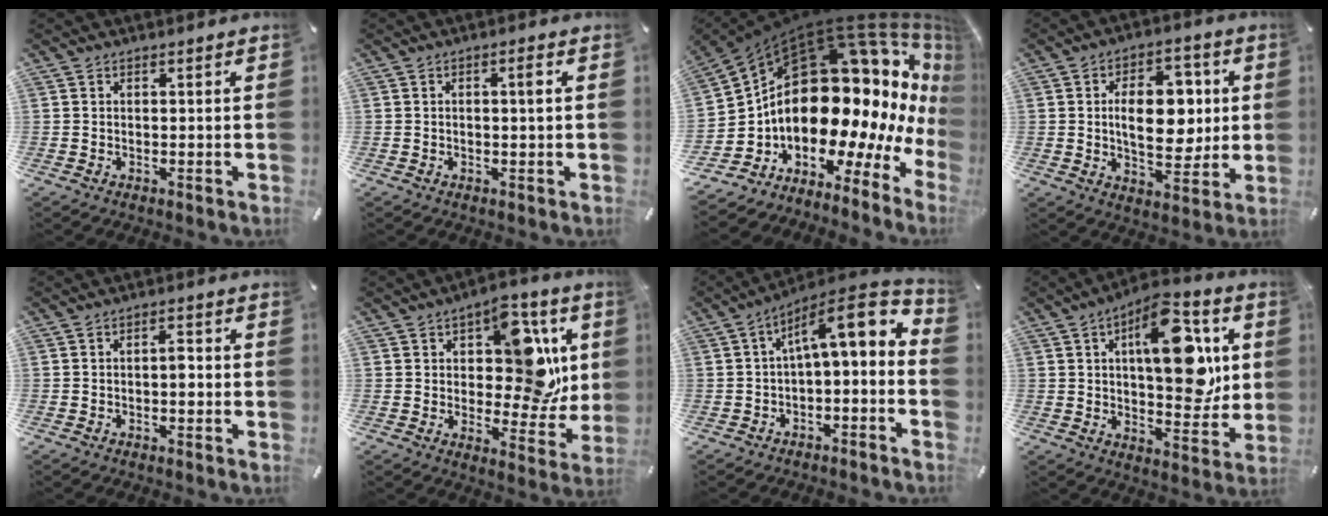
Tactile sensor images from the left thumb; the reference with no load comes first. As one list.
[{"total": 2.3, "force": [0.2, 0.3, 2.3], "torque": [-0.036, 0.000, -0.001]}, {"total": 23.5, "force": [6.2, 14.2, 17.7], "torque": [-0.269, -0.114, 0.140]}, {"total": 15.0, "force": [1.6, 9.4, 11.6], "torque": [-0.169, 0.000, 0.023]}, {"total": 2.9, "force": [-0.5, 1.4, 2.5], "torque": [-0.049, 0.007, -0.011]}, {"total": 16.3, "force": [4.0, 9.8, 12.4], "torque": [-0.150, -0.018, 0.071]}, {"total": 11.4, "force": [2.8, 4.3, 10.2], "torque": [-0.143, -0.021, 0.041]}, {"total": 19.1, "force": [6.0, 9.3, 15.5], "torque": [-0.202, -0.024, 0.095]}]